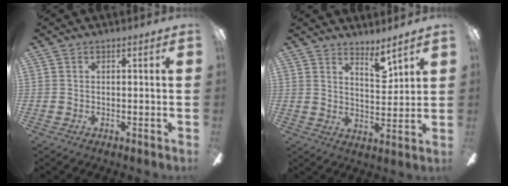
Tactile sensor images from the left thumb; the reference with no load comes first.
{"total": 6.6, "force": [5.2, 2.0, 3.6], "torque": [-0.044, -0.034, 0.086]}